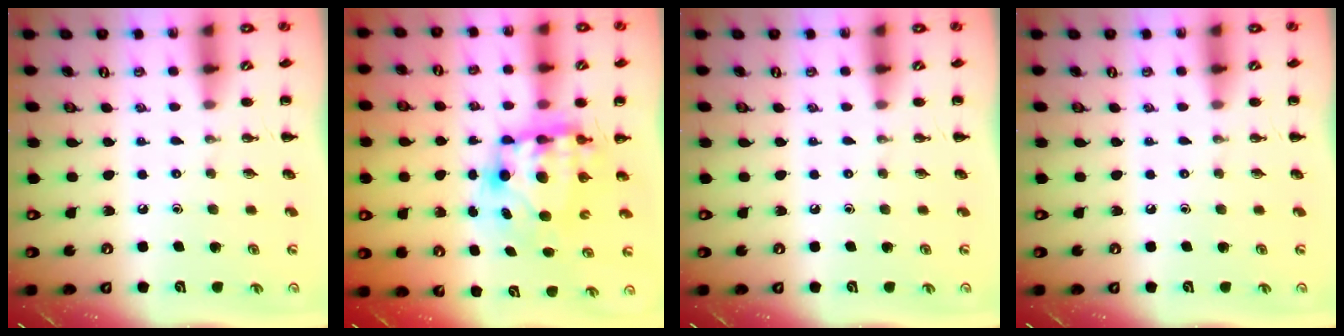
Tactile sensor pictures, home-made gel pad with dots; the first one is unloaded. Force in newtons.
{"total": 9.1, "press": 8.9, "slide": 2.2}
{"total": 0.0}
{"total": 0.0}